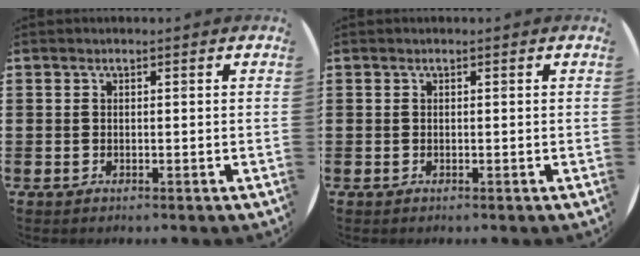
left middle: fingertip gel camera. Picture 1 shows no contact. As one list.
[{"total": 0.0}]